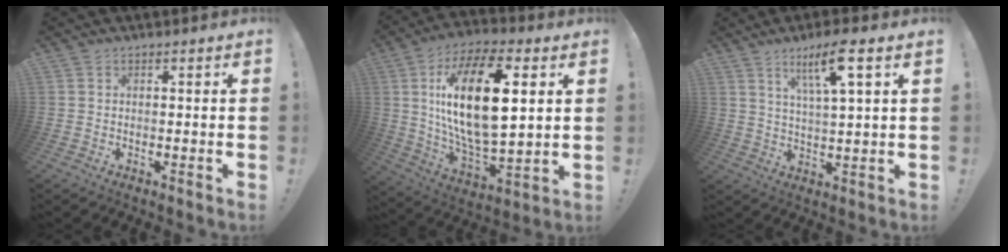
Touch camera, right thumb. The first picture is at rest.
{"total": 24.0, "force": [5.3, 10.8, 20.8], "torque": [-0.393, -0.012, 0.082]}
{"total": 9.5, "force": [5.3, 1.1, 7.8], "torque": [-0.130, -0.016, 0.082]}